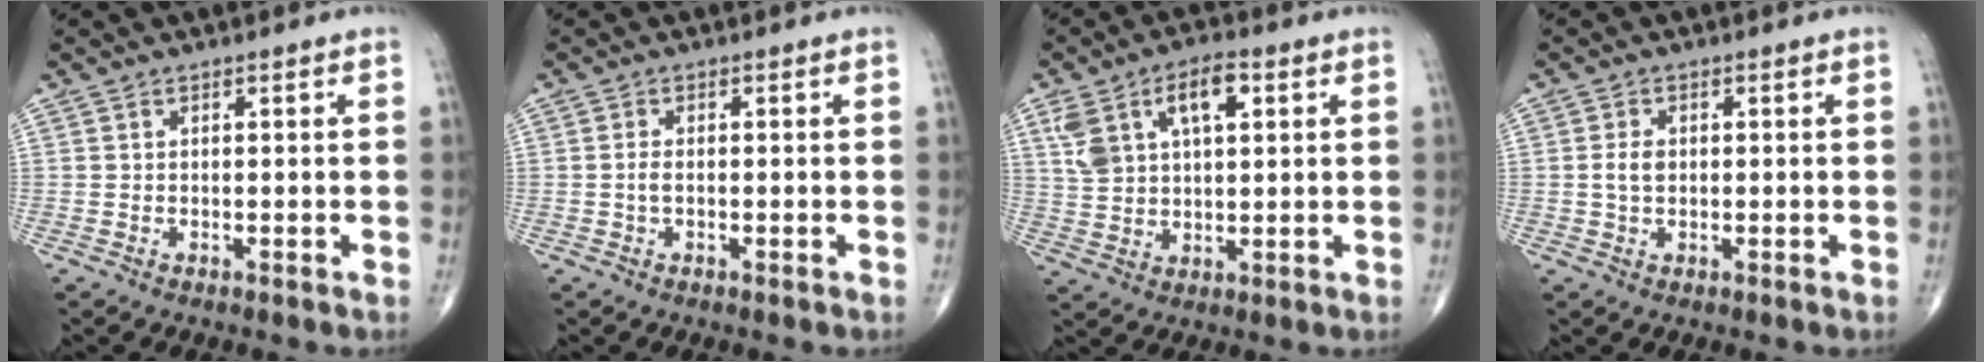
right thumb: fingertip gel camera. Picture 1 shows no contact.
{"total": 1.2, "force": [-0.3, 0.5, 1.1], "torque": [-0.021, 0.001, -0.008]}
{"total": 11.2, "force": [4.3, 5.9, 8.5], "torque": [-0.145, 0.006, 0.081]}
{"total": 2.6, "force": [0.1, 1.7, 2.0], "torque": [-0.038, 0.003, 0.000]}